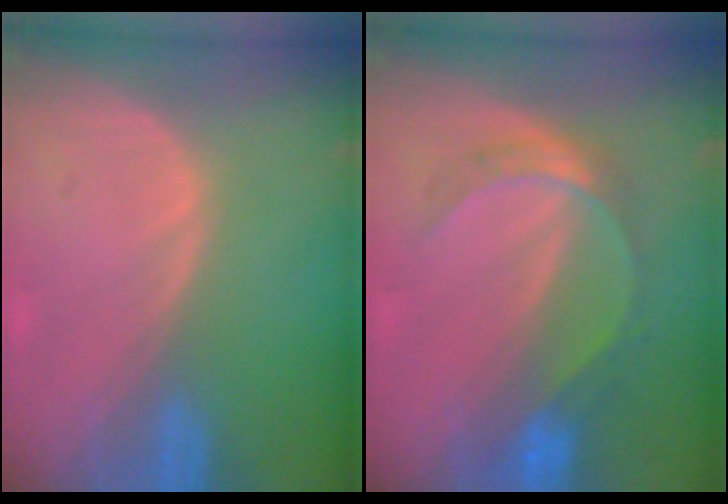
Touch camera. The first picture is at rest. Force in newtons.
{"total": 6.1, "press": 5.3, "slide": 3.1}